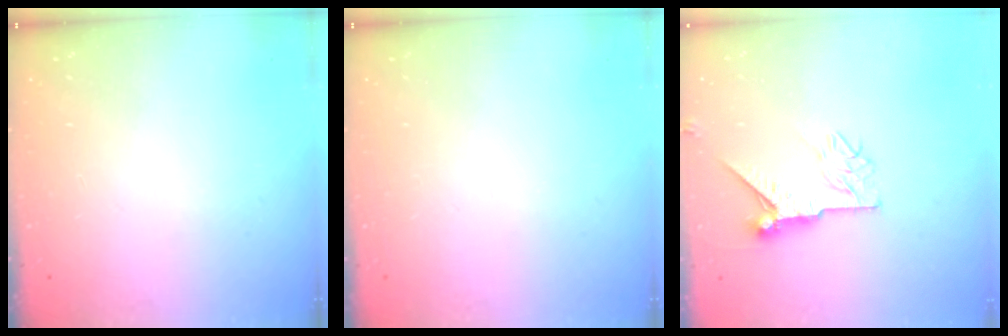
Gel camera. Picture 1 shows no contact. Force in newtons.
{"total": 0.0}
{"total": 10.0, "press": 10.0, "slide": 1.0}